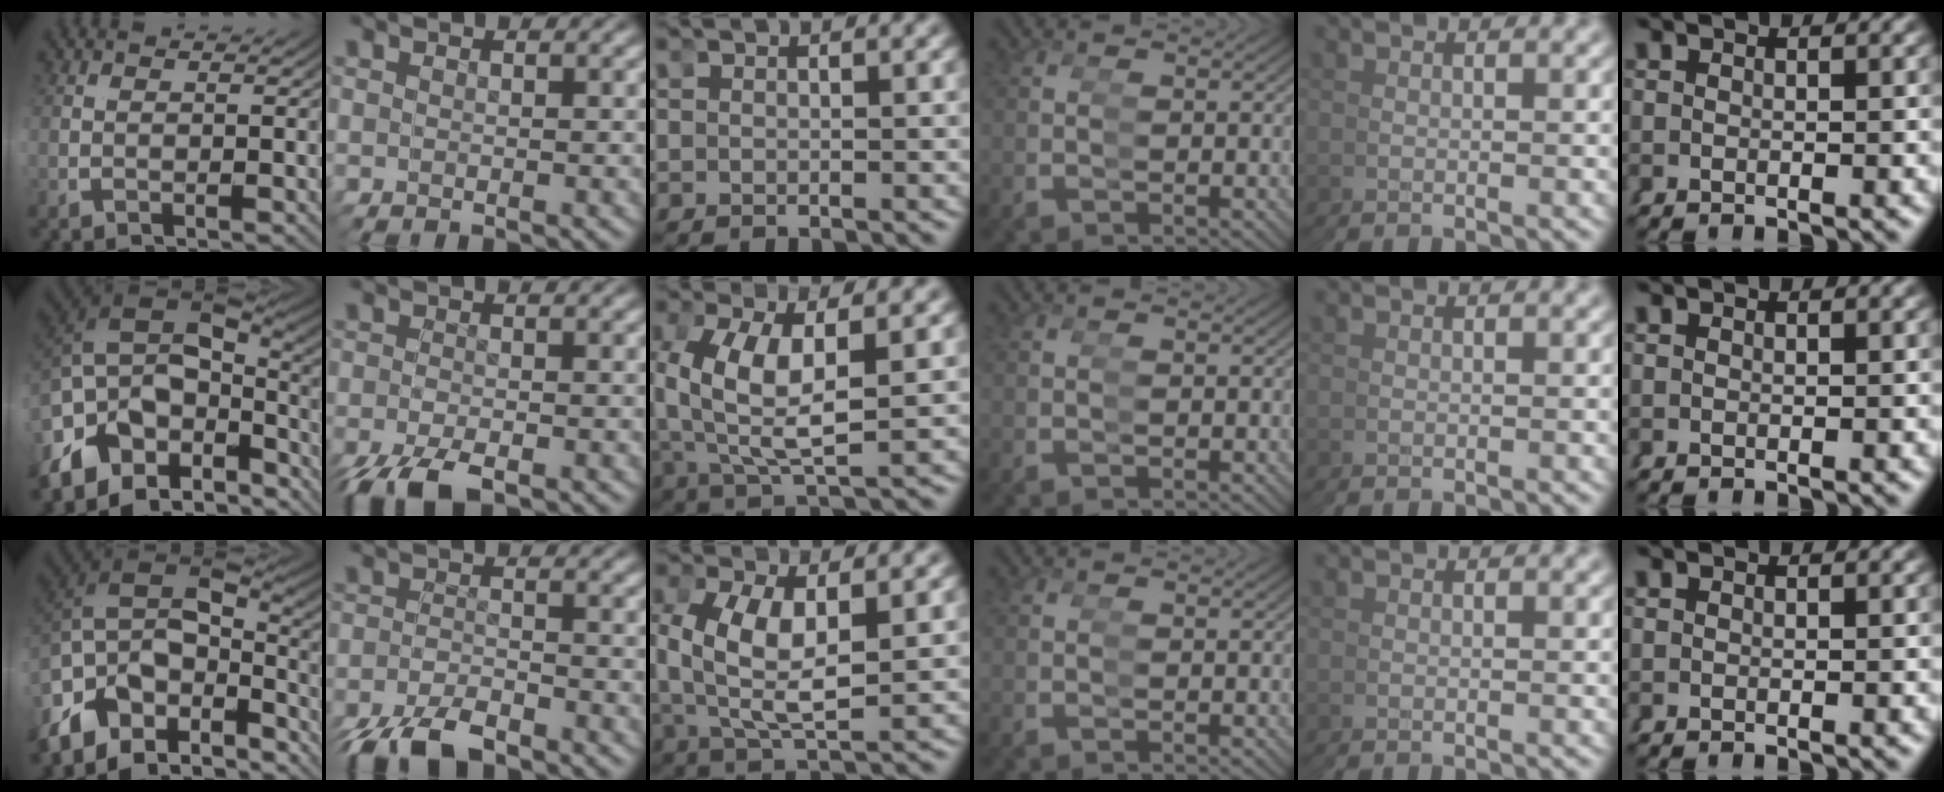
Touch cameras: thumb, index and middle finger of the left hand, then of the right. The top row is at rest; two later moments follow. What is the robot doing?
{"motion": "grasp_and_lifting", "object": "pipette"}